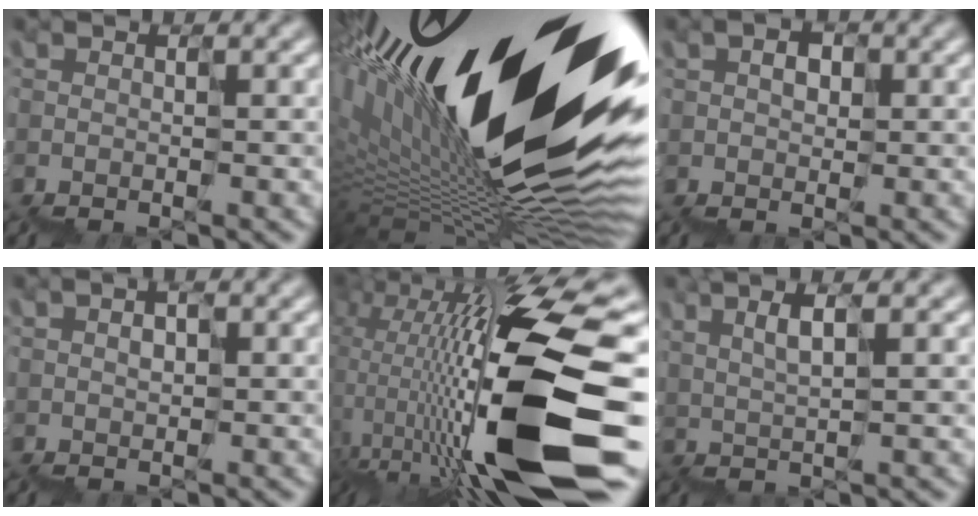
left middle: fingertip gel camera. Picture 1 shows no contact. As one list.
[{"total": 20.1, "force": [6.5, 7.2, 17.6], "torque": [-0.269, -0.024, 0.127]}, {"total": 1.8, "force": [0.8, 1.5, 0.6], "torque": [0.000, 0.013, 0.012]}, {"total": 1.4, "force": [0.9, 0.7, 0.8], "torque": [-0.005, 0.007, 0.017]}, {"total": 15.0, "force": [-2.3, 4.1, 14.3], "torque": [-0.268, 0.023, -0.024]}, {"total": 2.3, "force": [2.1, 0.0, 1.1], "torque": [-0.002, 0.012, 0.046]}]